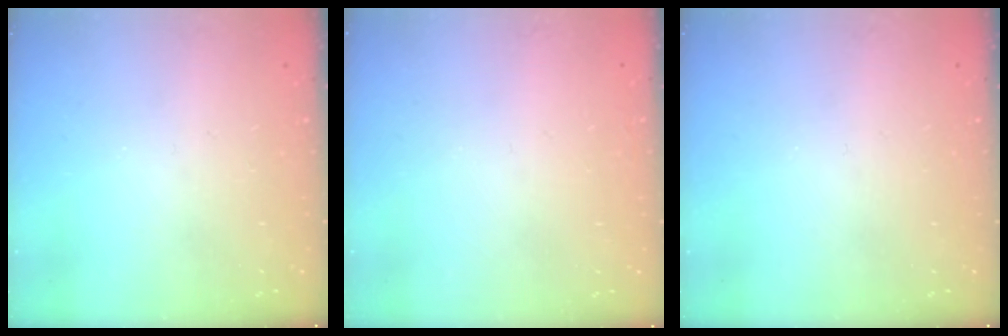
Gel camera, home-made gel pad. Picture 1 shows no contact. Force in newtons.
{"total": 1.6, "press": 1.6, "slide": 0.1}
{"total": 0.0}